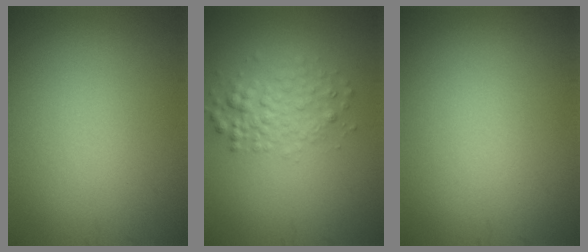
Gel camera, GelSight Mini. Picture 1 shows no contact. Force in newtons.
{"total": 2.8, "press": 2.8, "slide": 0.1}
{"total": 0.0}